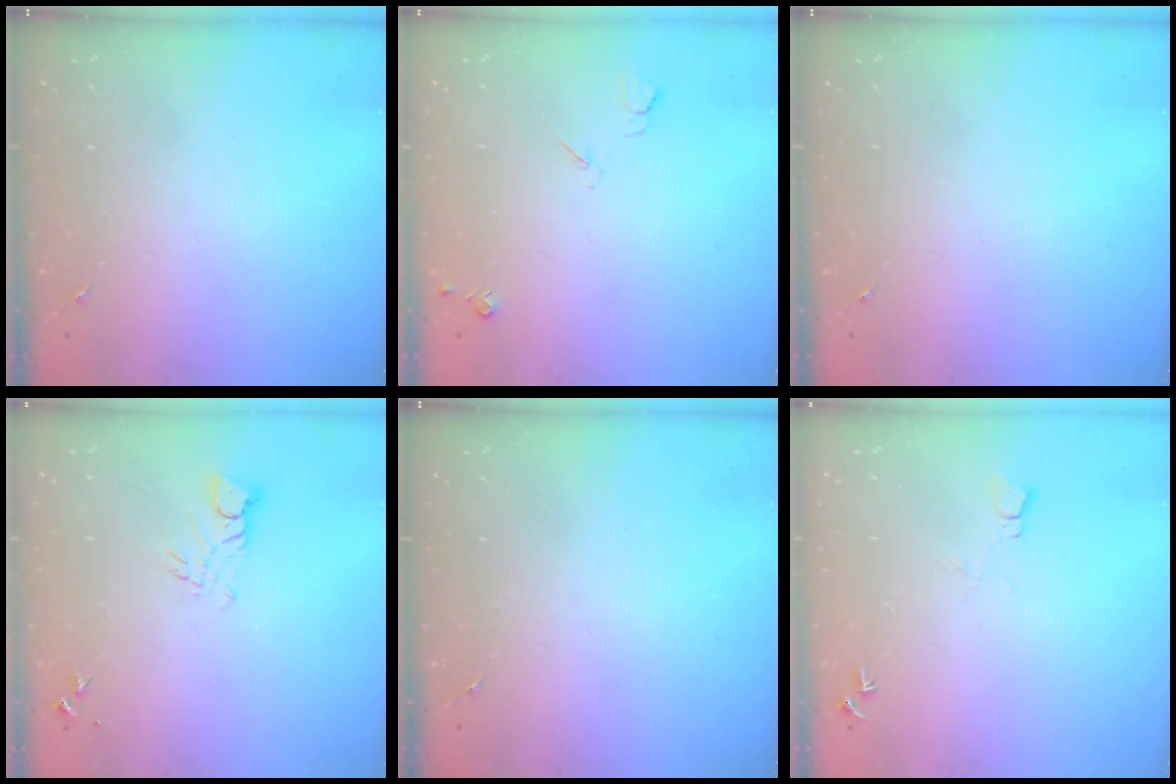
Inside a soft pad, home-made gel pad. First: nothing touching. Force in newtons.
{"total": 4.1, "press": 4.0, "slide": 0.7}
{"total": 0.0}
{"total": 4.8, "press": 4.8, "slide": 0.5}
{"total": 0.0}
{"total": 6.6, "press": 6.6, "slide": 0.7}